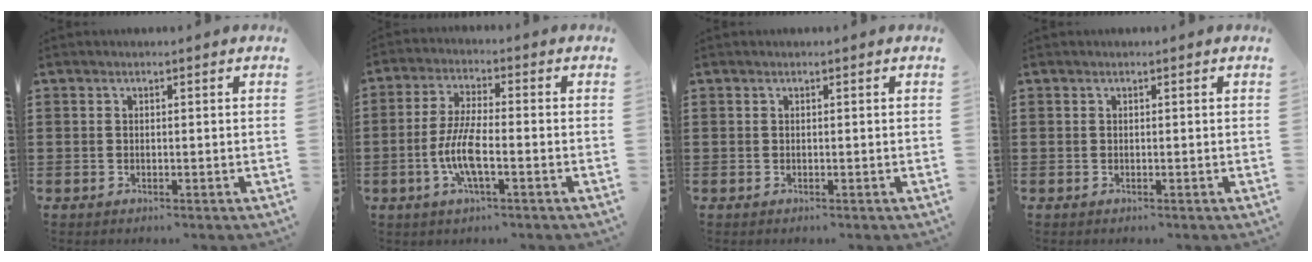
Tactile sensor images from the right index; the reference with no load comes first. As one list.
[{"total": 7.2, "force": [-2.2, 1.9, 6.6], "torque": [-0.153, -0.012, -0.048]}, {"total": 0.0}, {"total": 0.0}]